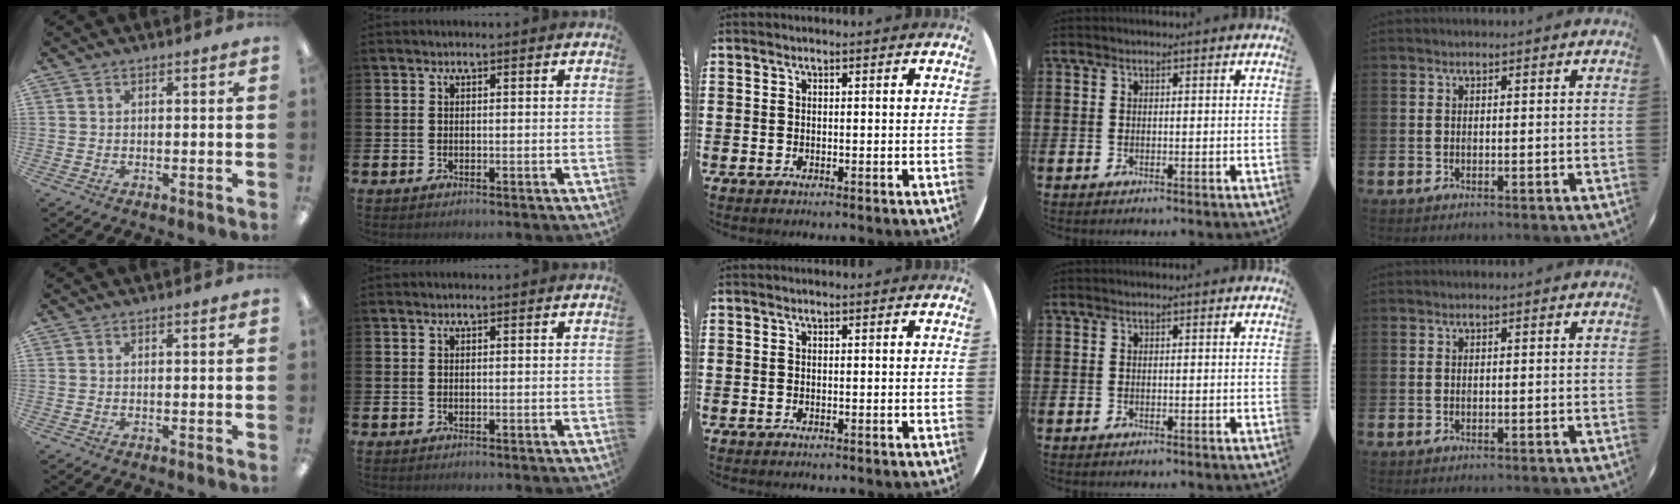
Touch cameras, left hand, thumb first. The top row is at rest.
{}